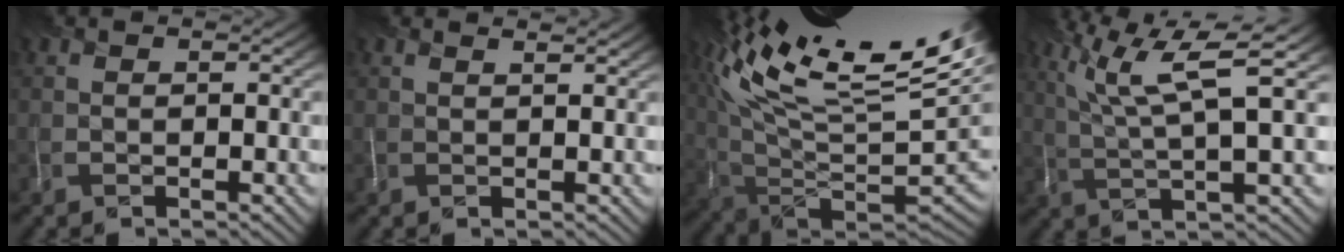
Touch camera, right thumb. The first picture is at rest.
{"total": 1.5, "force": [1.2, 0.4, 0.9], "torque": [-0.013, 0.004, 0.010]}
{"total": 18.9, "force": [11.2, 5.9, 14.0], "torque": [-0.238, 0.023, 0.195]}
{"total": 10.5, "force": [4.9, 2.3, 8.9], "torque": [-0.170, 0.019, 0.091]}